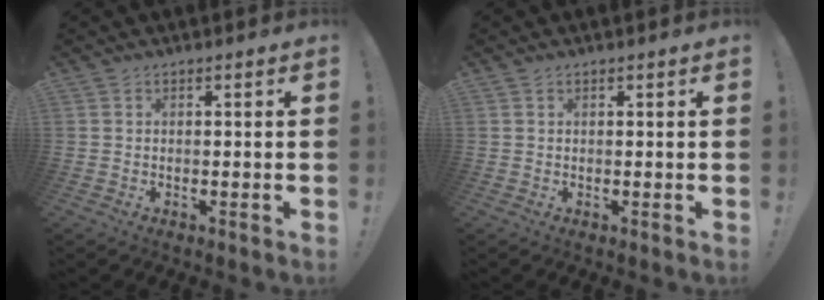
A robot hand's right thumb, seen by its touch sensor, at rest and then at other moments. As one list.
[{"total": 0.0}]